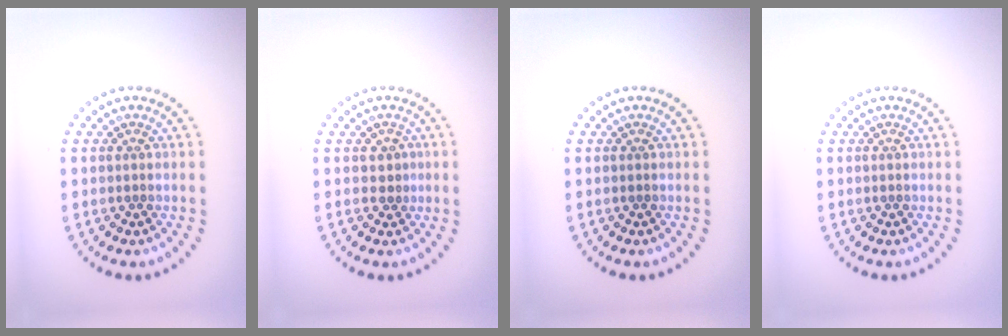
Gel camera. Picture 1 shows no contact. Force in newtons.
{"total": 1.1, "press": 1.0, "slide": 0.5}
{"total": 0.0}
{"total": 0.0}